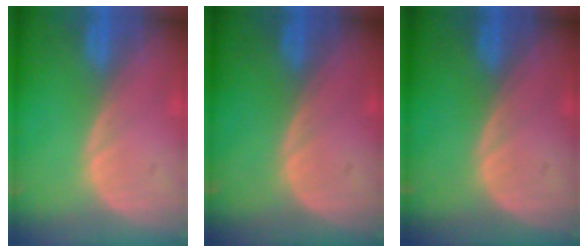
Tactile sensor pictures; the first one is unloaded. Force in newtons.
{"total": 0.0}
{"total": 0.0}